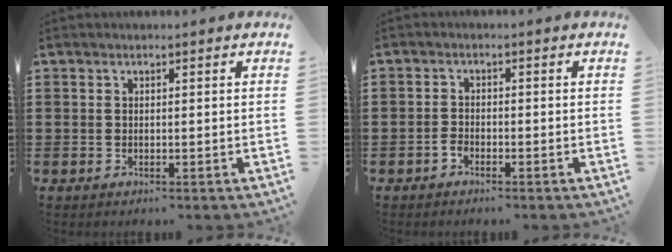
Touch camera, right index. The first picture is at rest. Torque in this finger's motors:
{"motor_torque": [0.42, 1.72, -0.56, -0.21]}